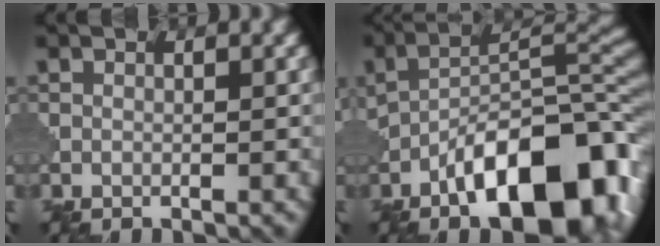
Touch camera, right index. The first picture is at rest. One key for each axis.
{"total": 13.5, "fx": -6.4, "fy": 5.9, "fz": 10.3, "tx": -0.148, "ty": -0.003, "tz": -0.097}